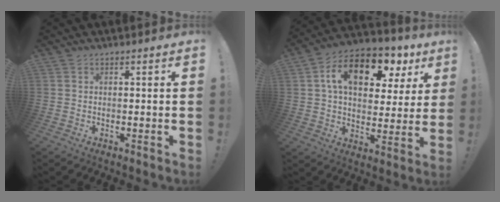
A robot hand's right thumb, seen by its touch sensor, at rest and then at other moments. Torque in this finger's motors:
{"motor_torque": [1.78, 3.23, 0.73, -0.24, 0.33]}